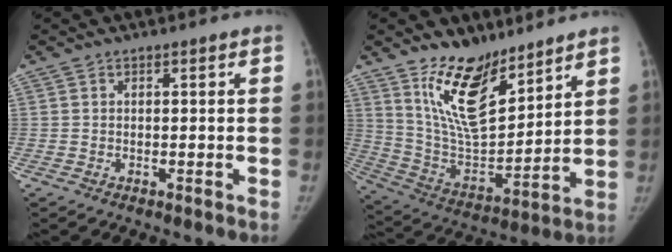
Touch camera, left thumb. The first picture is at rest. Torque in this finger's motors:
{"motor_torque": [0.37, 0.25, 1.46, -1.32, 0.29]}